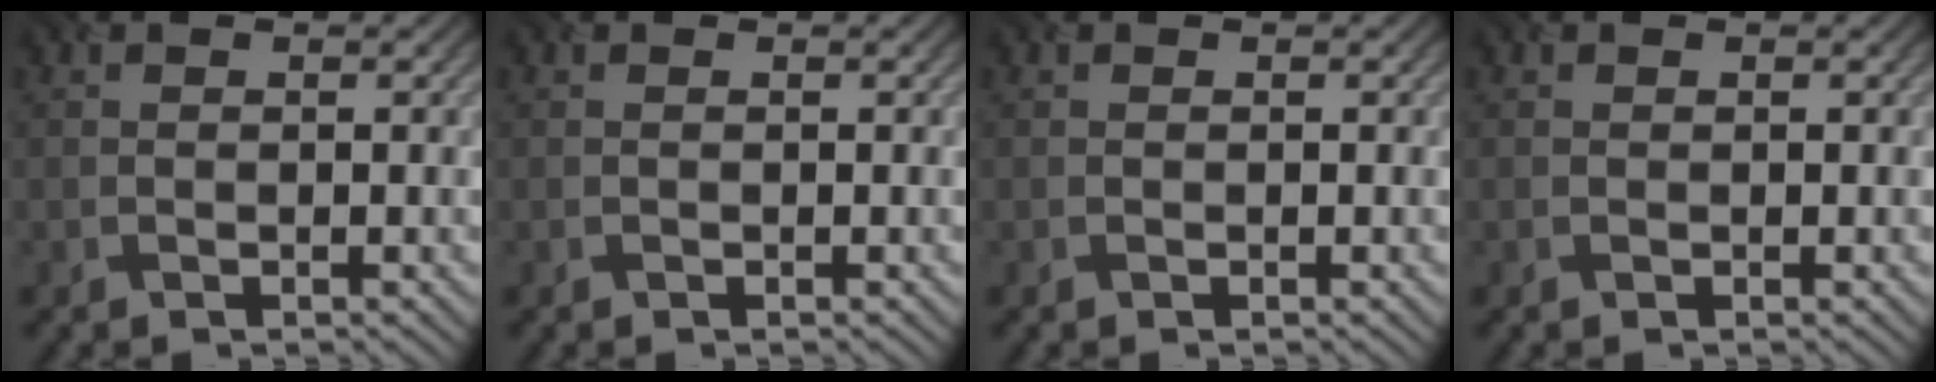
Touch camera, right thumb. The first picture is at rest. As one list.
[{"total": 0.0}, {"total": 0.0}, {"total": 0.0}]